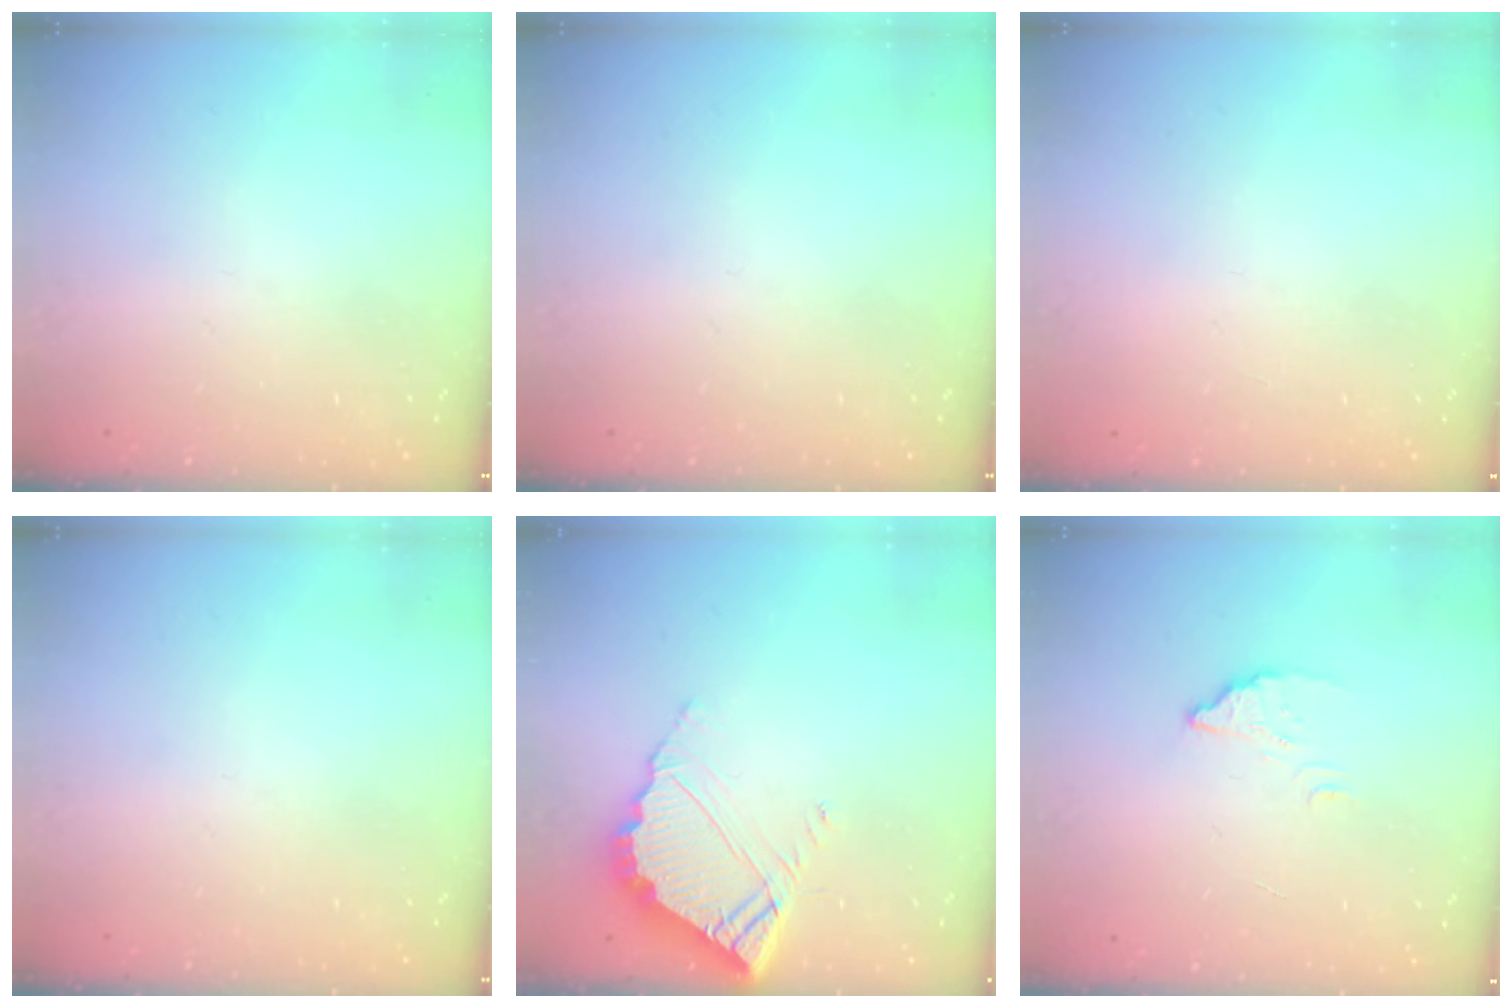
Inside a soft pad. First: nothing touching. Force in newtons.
{"total": 0.0}
{"total": 2.2, "press": 2.2, "slide": 0.1}
{"total": 0.0}
{"total": 8.0, "press": 7.9, "slide": 0.5}
{"total": 3.5, "press": 3.5, "slide": 0.5}